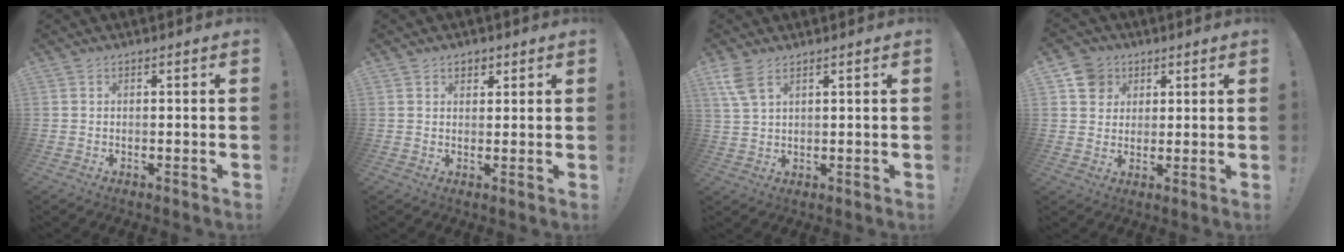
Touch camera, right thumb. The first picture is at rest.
{"total": 2.6, "force": [1.5, 1.9, 0.8], "torque": [0.001, -0.006, 0.023]}
{"total": 5.7, "force": [3.4, 2.2, 3.9], "torque": [-0.074, -0.010, 0.066]}
{"total": 7.9, "force": [3.5, 6.9, 1.8], "torque": [-0.022, -0.016, 0.071]}